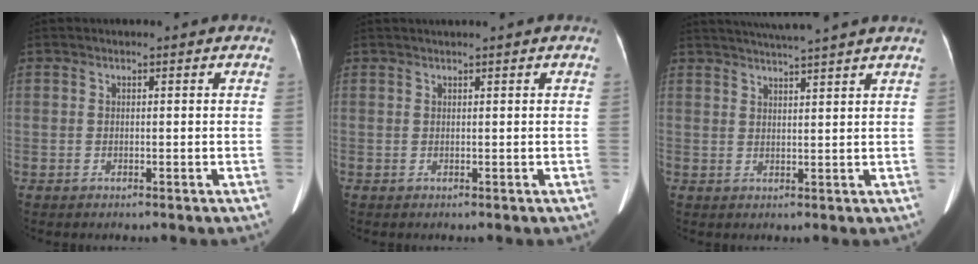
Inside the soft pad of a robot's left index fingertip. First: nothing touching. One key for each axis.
{"total": 1.0, "fx": 0.8, "fy": -0.3, "fz": 0.6, "tx": -0.012, "ty": 0.012, "tz": 0.023}
{"total": 7.9, "fx": 7.0, "fy": -1.6, "fz": 3.3, "tx": -0.051, "ty": 0.015, "tz": 0.096}